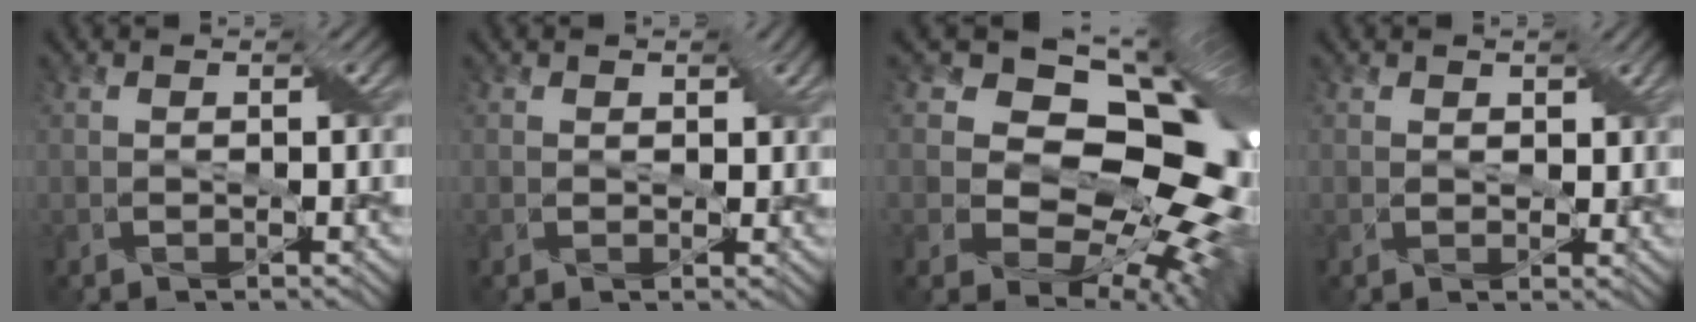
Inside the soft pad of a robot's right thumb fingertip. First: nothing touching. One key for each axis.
{"total": 1.9, "fx": 0.7, "fy": 1.5, "fz": 0.8, "tx": -0.007, "ty": 0.006, "tz": 0.003}
{"total": 17.1, "fx": 3.0, "fy": 11.8, "fz": 11.9, "tx": -0.161, "ty": 0.007, "tz": 0.062}
{"total": 1.3, "fx": 0.8, "fy": 1.0, "fz": 0.3, "tx": -0.003, "ty": 0.004, "tz": 0.006}